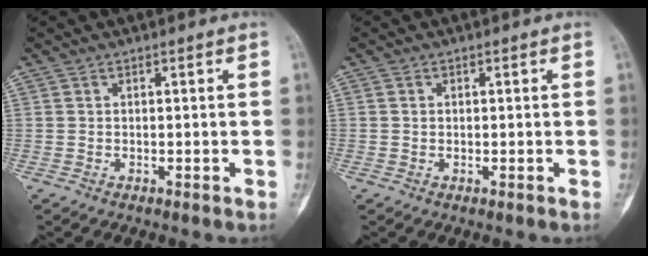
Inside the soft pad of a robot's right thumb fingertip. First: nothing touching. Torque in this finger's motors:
{"motor_torque": [-0.38, 0.24, 0.21, -0.10, -0.06]}